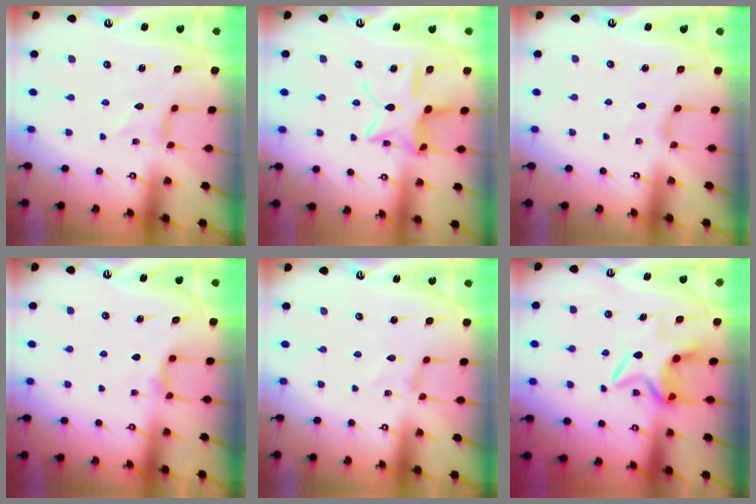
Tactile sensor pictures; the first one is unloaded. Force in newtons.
{"total": 13.6, "press": 13.6, "slide": 1.0}
{"total": 2.7, "press": 2.6, "slide": 0.6}
{"total": 4.8, "press": 4.7, "slide": 0.6}
{"total": 0.0}
{"total": 7.1, "press": 7.1, "slide": 0.5}